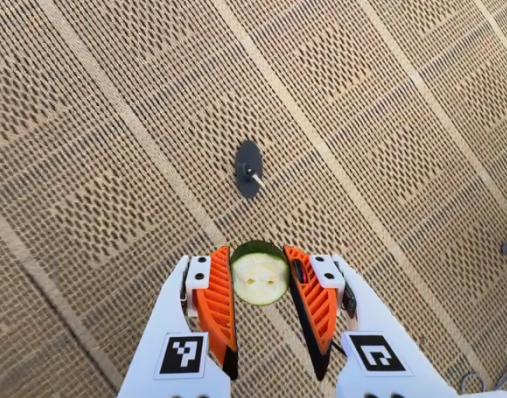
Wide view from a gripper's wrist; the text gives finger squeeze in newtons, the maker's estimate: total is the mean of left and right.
{"total": 8.8, "left": 8.5, "right": 9.0}